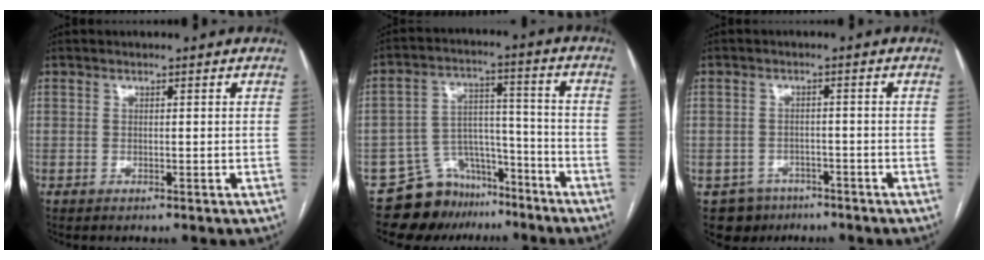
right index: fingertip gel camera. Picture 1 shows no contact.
{"total": 9.7, "force": [-8.1, 5.2, 0.7], "torque": [-0.003, 0.061, -0.131]}
{"total": 4.6, "force": [-3.0, 3.5, -0.1], "torque": [0.009, 0.008, -0.042]}